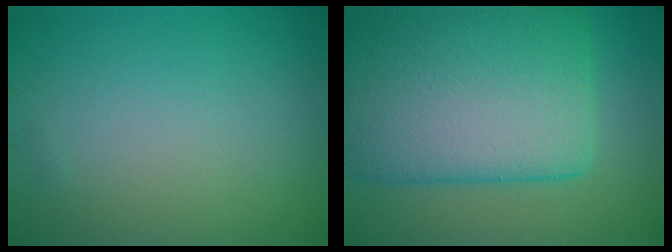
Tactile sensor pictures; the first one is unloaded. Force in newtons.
{"total": 14.3, "press": 14.3, "slide": 0.9}